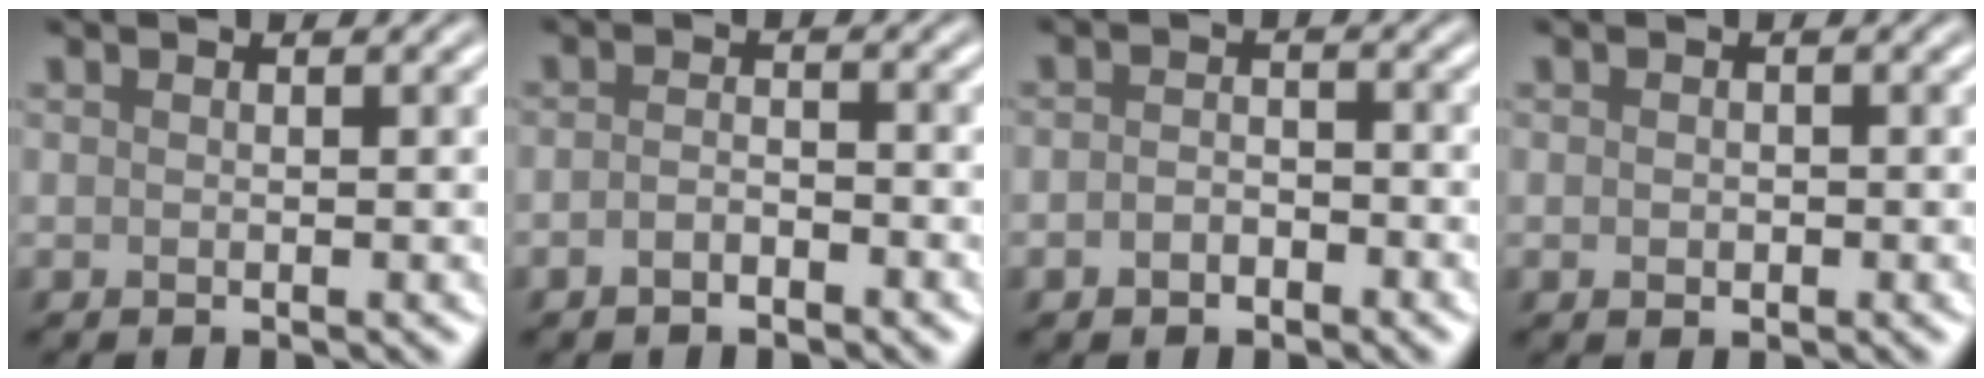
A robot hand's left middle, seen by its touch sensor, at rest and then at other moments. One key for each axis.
{"total": 1.6, "fx": -1.0, "fy": 0.7, "fz": 1.1, "tx": -0.023, "ty": 0.001, "tz": -0.023}
{"total": 1.9, "fx": -0.9, "fy": 1.2, "fz": 1.1, "tx": -0.023, "ty": 0.002, "tz": -0.022}
{"total": 0.9, "fx": -0.1, "fy": 0.7, "fz": 0.5, "tx": -0.008, "ty": -0.003, "tz": -0.003}